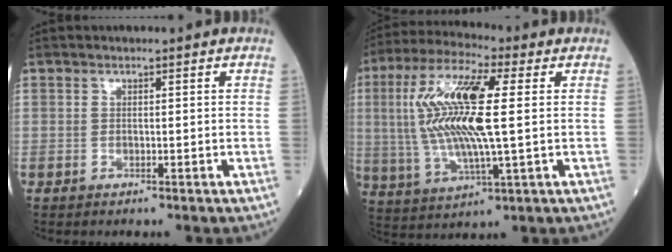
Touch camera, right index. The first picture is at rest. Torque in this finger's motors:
{"motor_torque": [2.14, 0.00, 1.05, 0.21]}